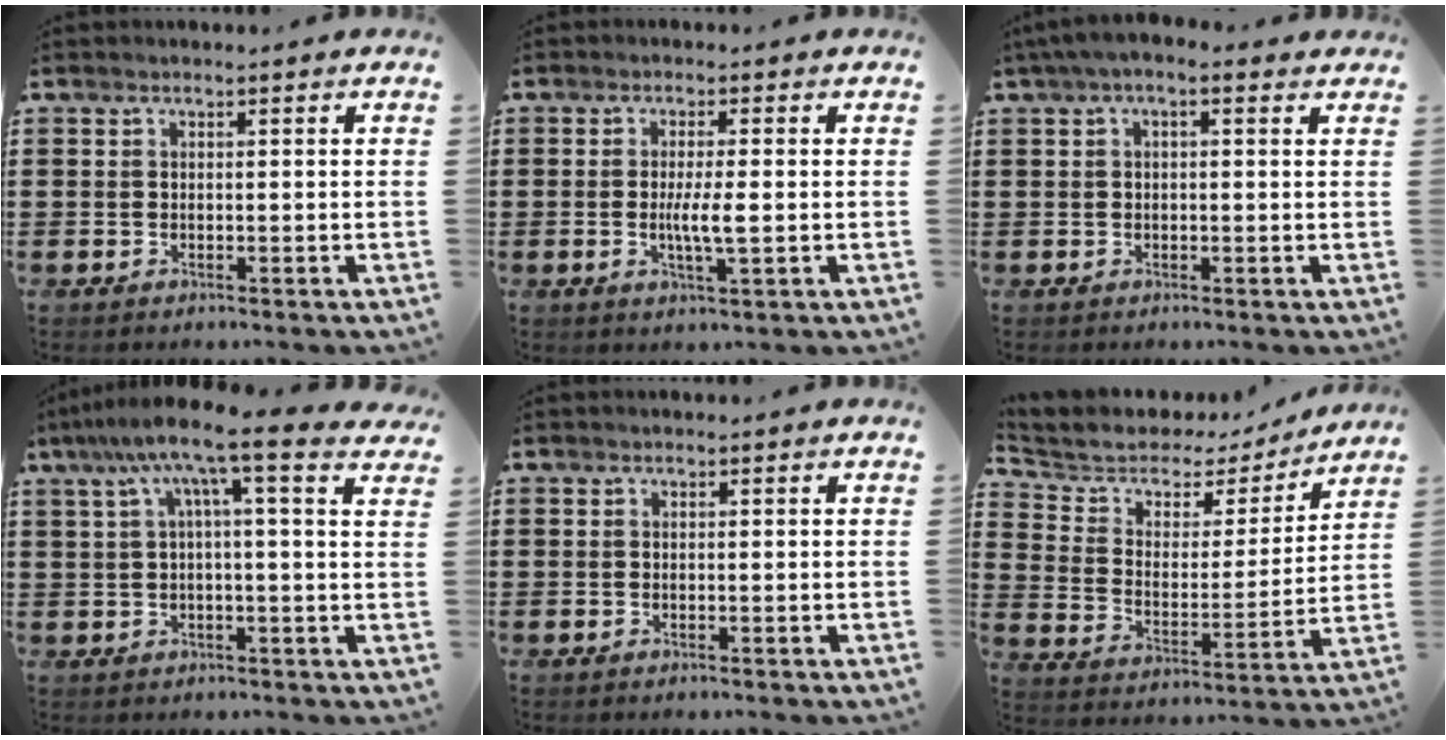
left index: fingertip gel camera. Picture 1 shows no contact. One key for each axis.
{"total": 4.2, "fx": -0.2, "fy": 0.5, "fz": 4.1, "tx": -0.080, "ty": -0.006, "tz": -0.007}
{"total": 2.4, "fx": 0.6, "fy": 0.8, "fz": 2.2, "tx": -0.040, "ty": 0.006, "tz": 0.008}
{"total": 8.8, "fx": 4.5, "fy": 0.5, "fz": 7.5, "tx": -0.156, "ty": -0.015, "tz": 0.073}
{"total": 0.0}
{"total": 4.7, "fx": 3.7, "fy": 2.8, "fz": 0.7, "tx": -0.049, "ty": -0.024, "tz": 0.057}